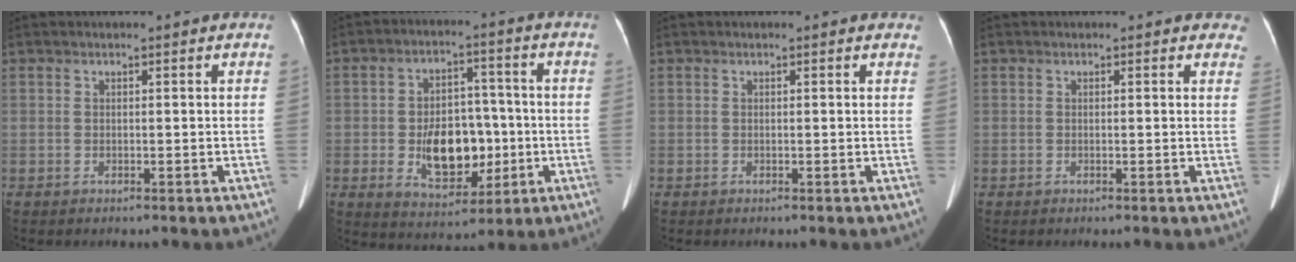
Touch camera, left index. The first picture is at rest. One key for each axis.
{"total": 10.7, "fx": -2.0, "fy": 6.6, "fz": 8.2, "tx": -0.139, "ty": 0.009, "tz": -0.023}
{"total": 1.2, "fx": 1.0, "fy": 0.5, "fz": 0.3, "tx": -0.001, "ty": -0.001, "tz": -0.002}
{"total": 2.3, "fx": 1.9, "fy": 1.2, "fz": 0.3, "tx": 0.017, "ty": -0.004, "tz": -0.003}